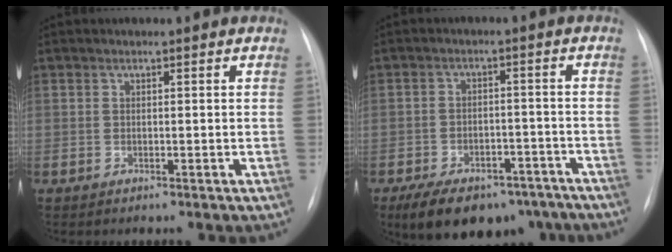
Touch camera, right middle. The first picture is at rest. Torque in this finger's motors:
{"motor_torque": [1.08, -1.06, 0.15, 0.06]}